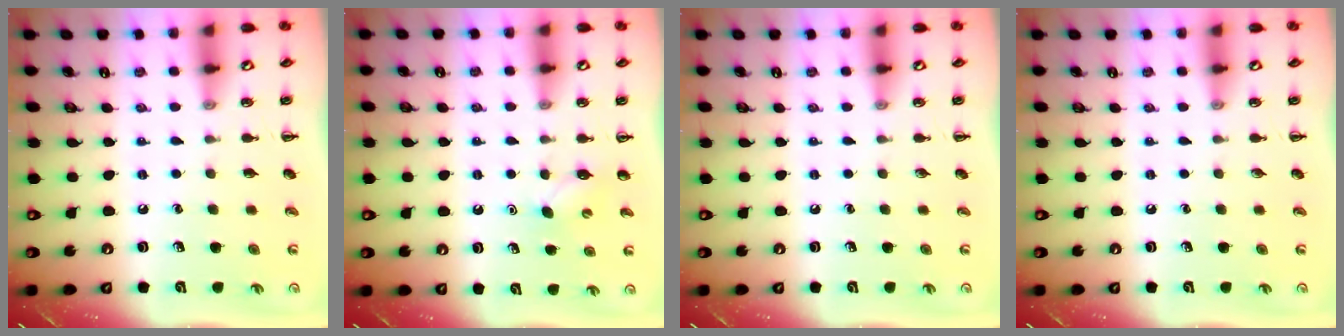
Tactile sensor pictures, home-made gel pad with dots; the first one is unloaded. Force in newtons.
{"total": 3.0, "press": 2.9, "slide": 0.7}
{"total": 0.0}
{"total": 0.0}